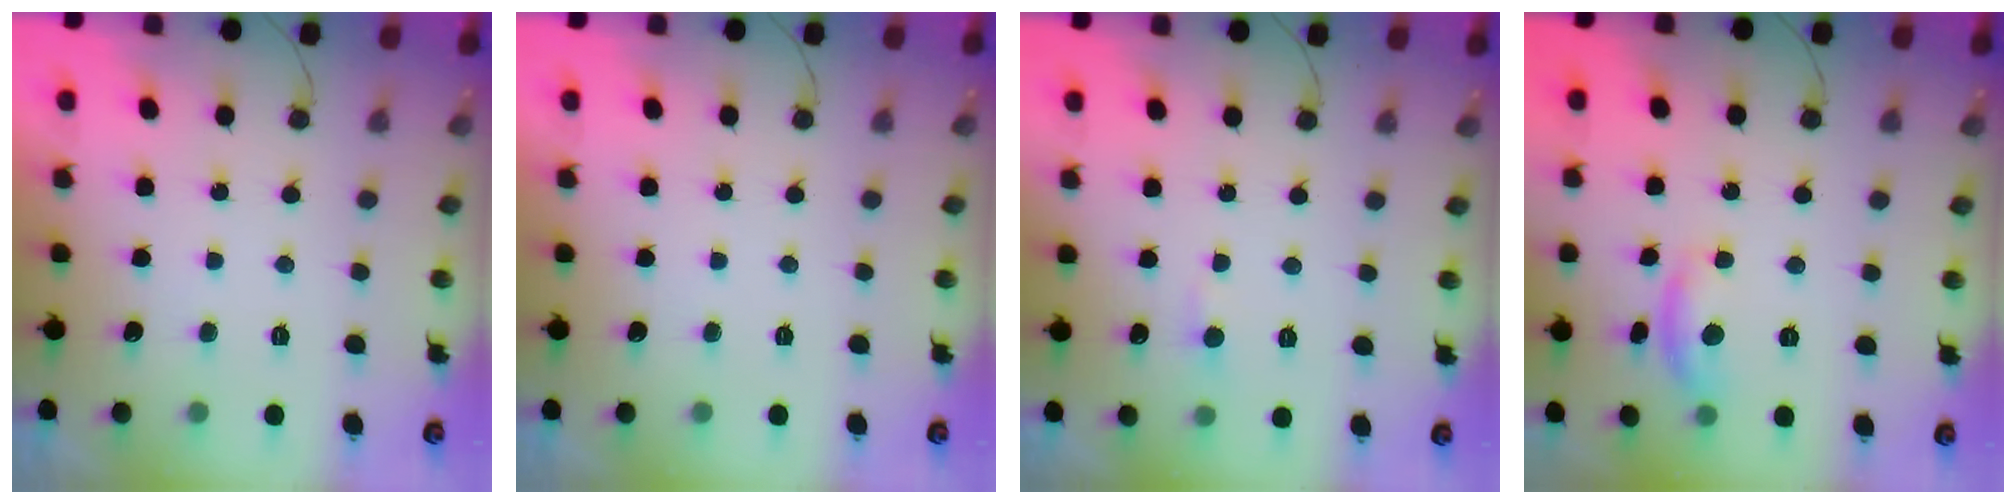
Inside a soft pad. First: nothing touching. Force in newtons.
{"total": 0.0}
{"total": 3.1, "press": 3.1, "slide": 0.4}
{"total": 9.2, "press": 9.2, "slide": 0.4}